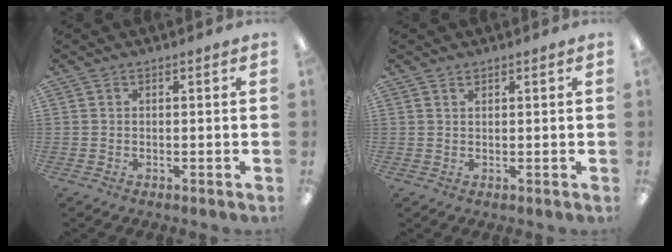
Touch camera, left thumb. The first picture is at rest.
{"total": 0.8, "force": [0.7, 0.3, 0.2], "torque": [-0.005, 0.000, 0.013]}